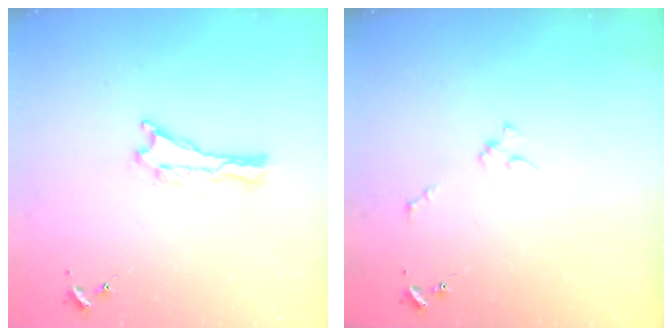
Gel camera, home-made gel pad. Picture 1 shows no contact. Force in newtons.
{"total": 2.0, "press": 2.0, "slide": 0.2}